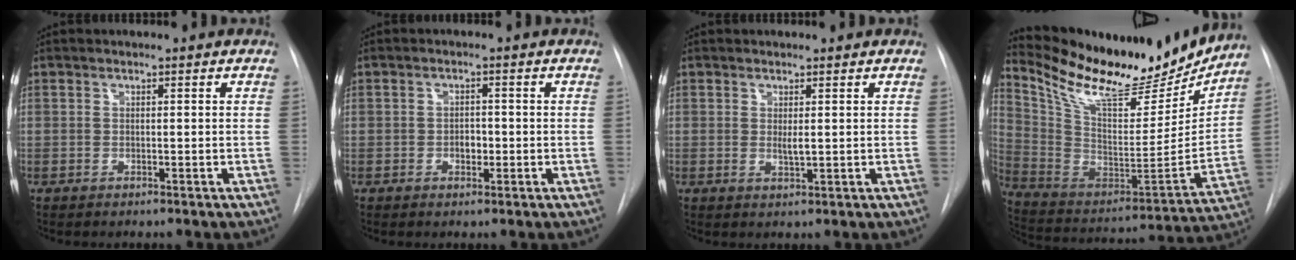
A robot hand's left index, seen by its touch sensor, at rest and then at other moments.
{"total": 2.0, "force": [-0.9, 1.3, 1.3], "torque": [-0.018, -0.001, -0.013]}
{"total": 1.2, "force": [0.0, 0.3, 1.2], "torque": [-0.024, -0.010, 0.003]}
{"total": 23.8, "force": [20.4, 6.5, 10.4], "torque": [-0.191, -0.032, 0.322]}